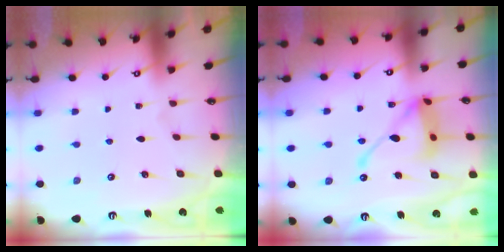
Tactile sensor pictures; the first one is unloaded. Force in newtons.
{"total": 15.3, "press": 15.3, "slide": 1.4}